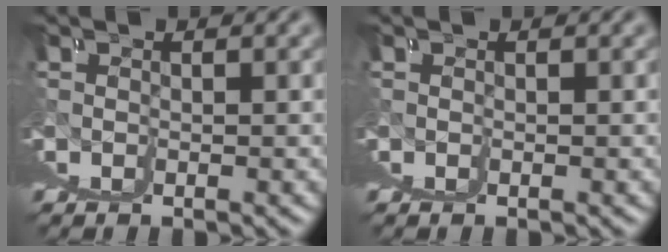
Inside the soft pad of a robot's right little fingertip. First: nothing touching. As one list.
[{"total": 0.0}]